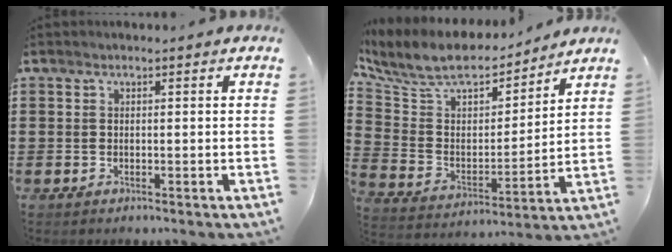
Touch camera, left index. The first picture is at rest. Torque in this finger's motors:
{"motor_torque": [2.14, 0.00, 0.46, 0.17]}